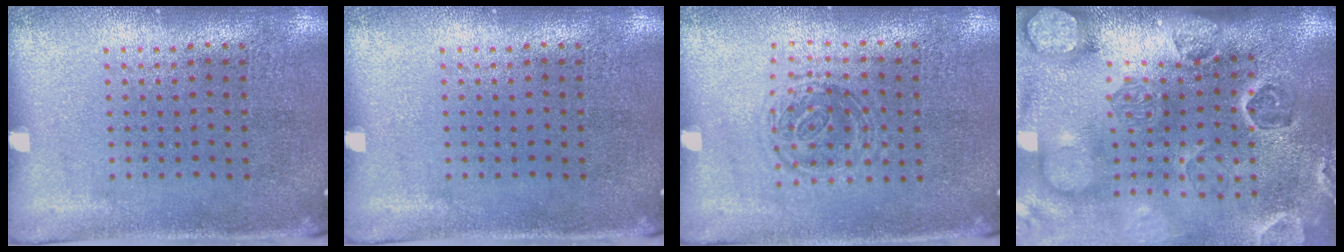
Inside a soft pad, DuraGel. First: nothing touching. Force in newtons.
{"total": 0.0}
{"total": 1.2, "press": 1.0, "slide": 0.8}
{"total": 4.6, "press": 3.4, "slide": 3.0}